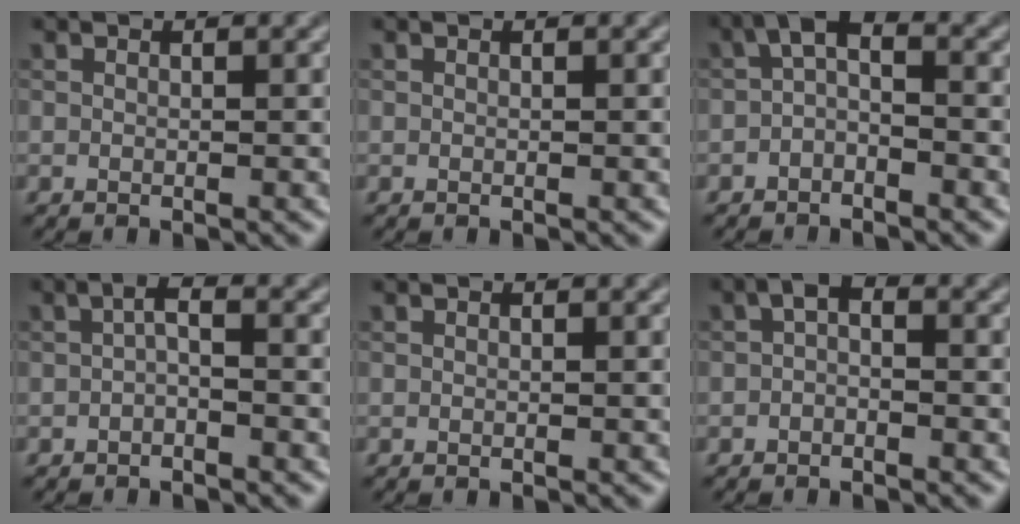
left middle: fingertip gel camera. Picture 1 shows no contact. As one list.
[{"total": 0.0}, {"total": 2.3, "force": [-0.6, 1.2, 1.9], "torque": [-0.036, 0.009, -0.019]}, {"total": 1.4, "force": [-0.6, 0.4, 1.2], "torque": [-0.025, 0.004, -0.015]}, {"total": 0.0}, {"total": 1.3, "force": [-0.5, 0.7, 1.0], "torque": [-0.019, 0.004, -0.013]}]